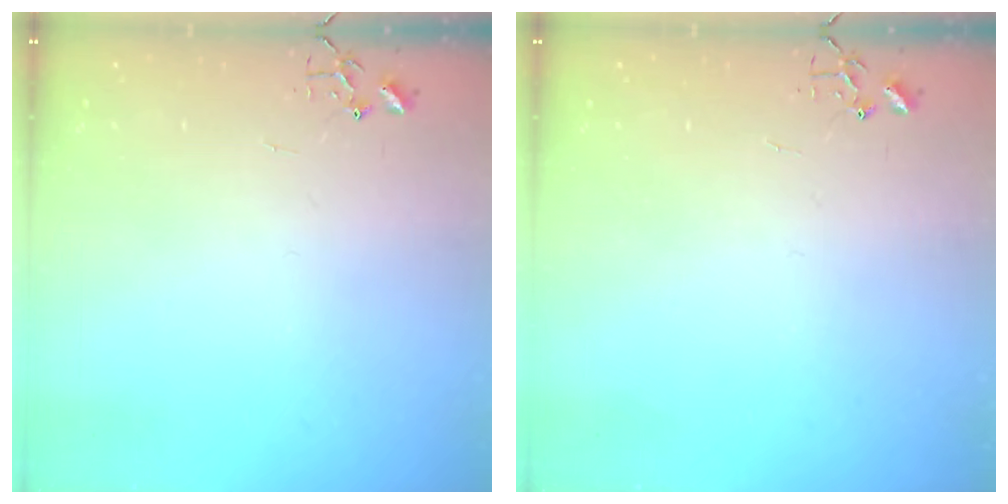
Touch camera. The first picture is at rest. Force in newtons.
{"total": 0.0}